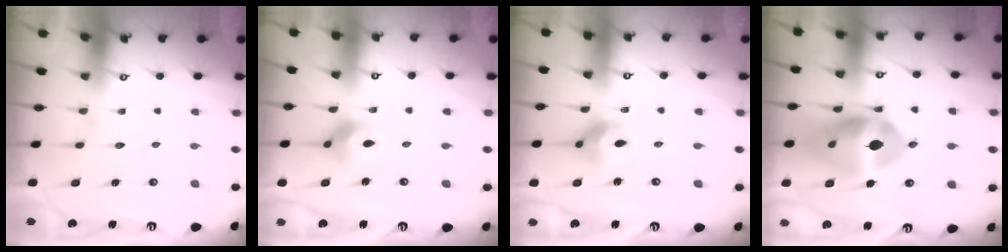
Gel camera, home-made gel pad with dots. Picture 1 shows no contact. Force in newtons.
{"total": 6.1, "press": 6.0, "slide": 1.1}
{"total": 8.2, "press": 8.1, "slide": 0.8}
{"total": 16.0, "press": 14.8, "slide": 6.1}